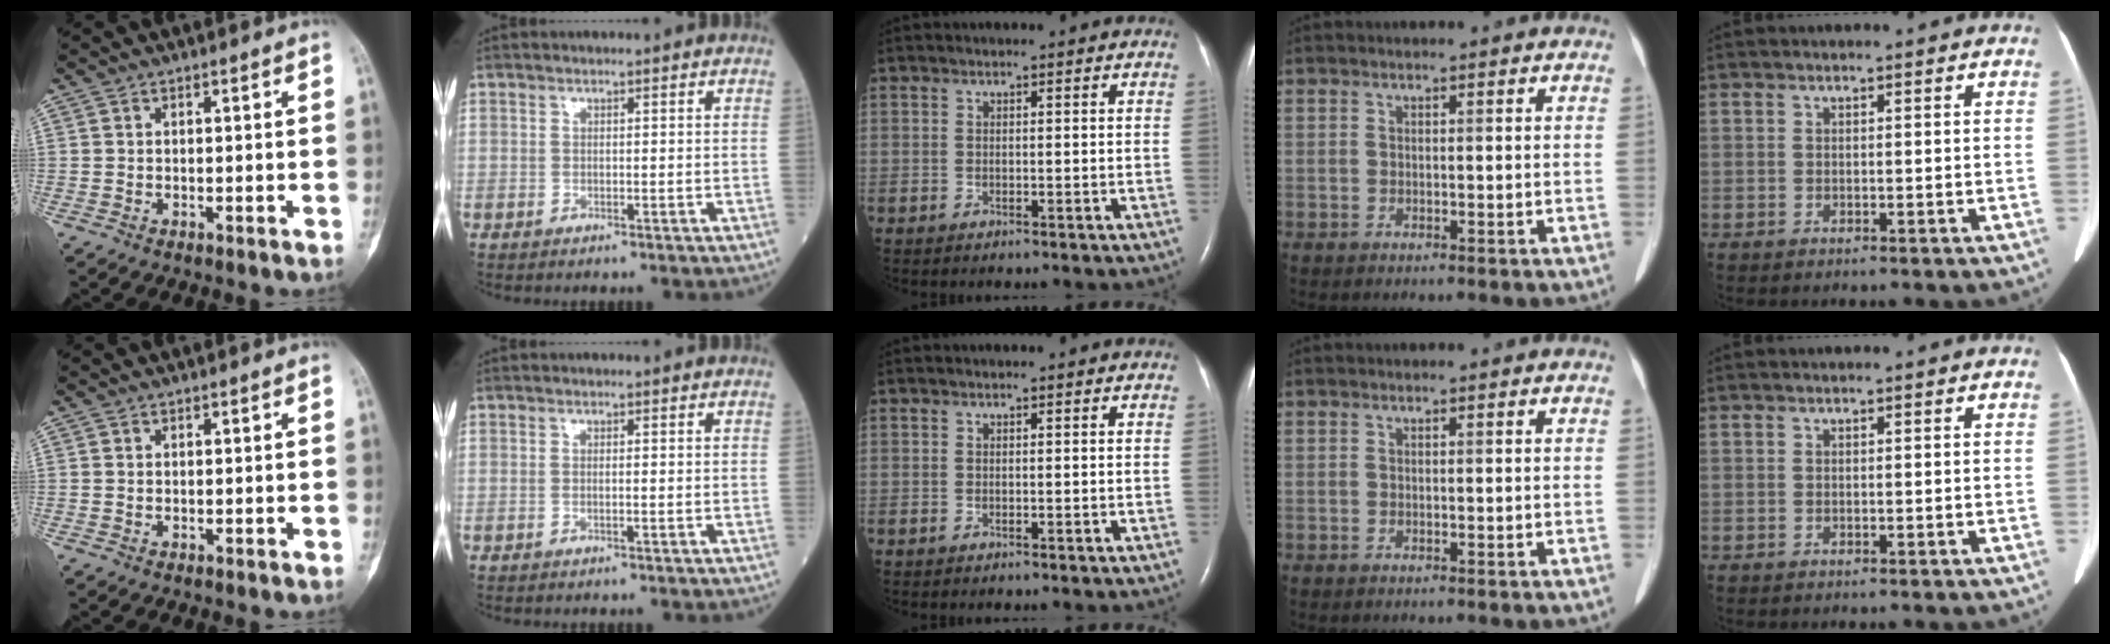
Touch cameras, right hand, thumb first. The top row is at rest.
{"thumb": {"total": 0.5, "force": [0.1, 0.4, 0.3], "torque": [0.001, 0.000, 0.000]}, "index": {"total": 0.8, "force": [-0.2, 0.3, 0.7], "torque": [-0.024, 0.000, -0.002]}}